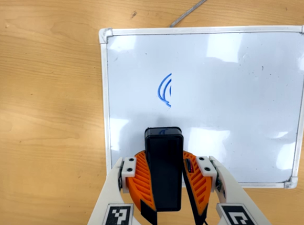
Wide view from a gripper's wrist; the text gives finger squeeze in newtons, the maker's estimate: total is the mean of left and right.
{"total": 13.9, "left": 12.4, "right": 15.5}